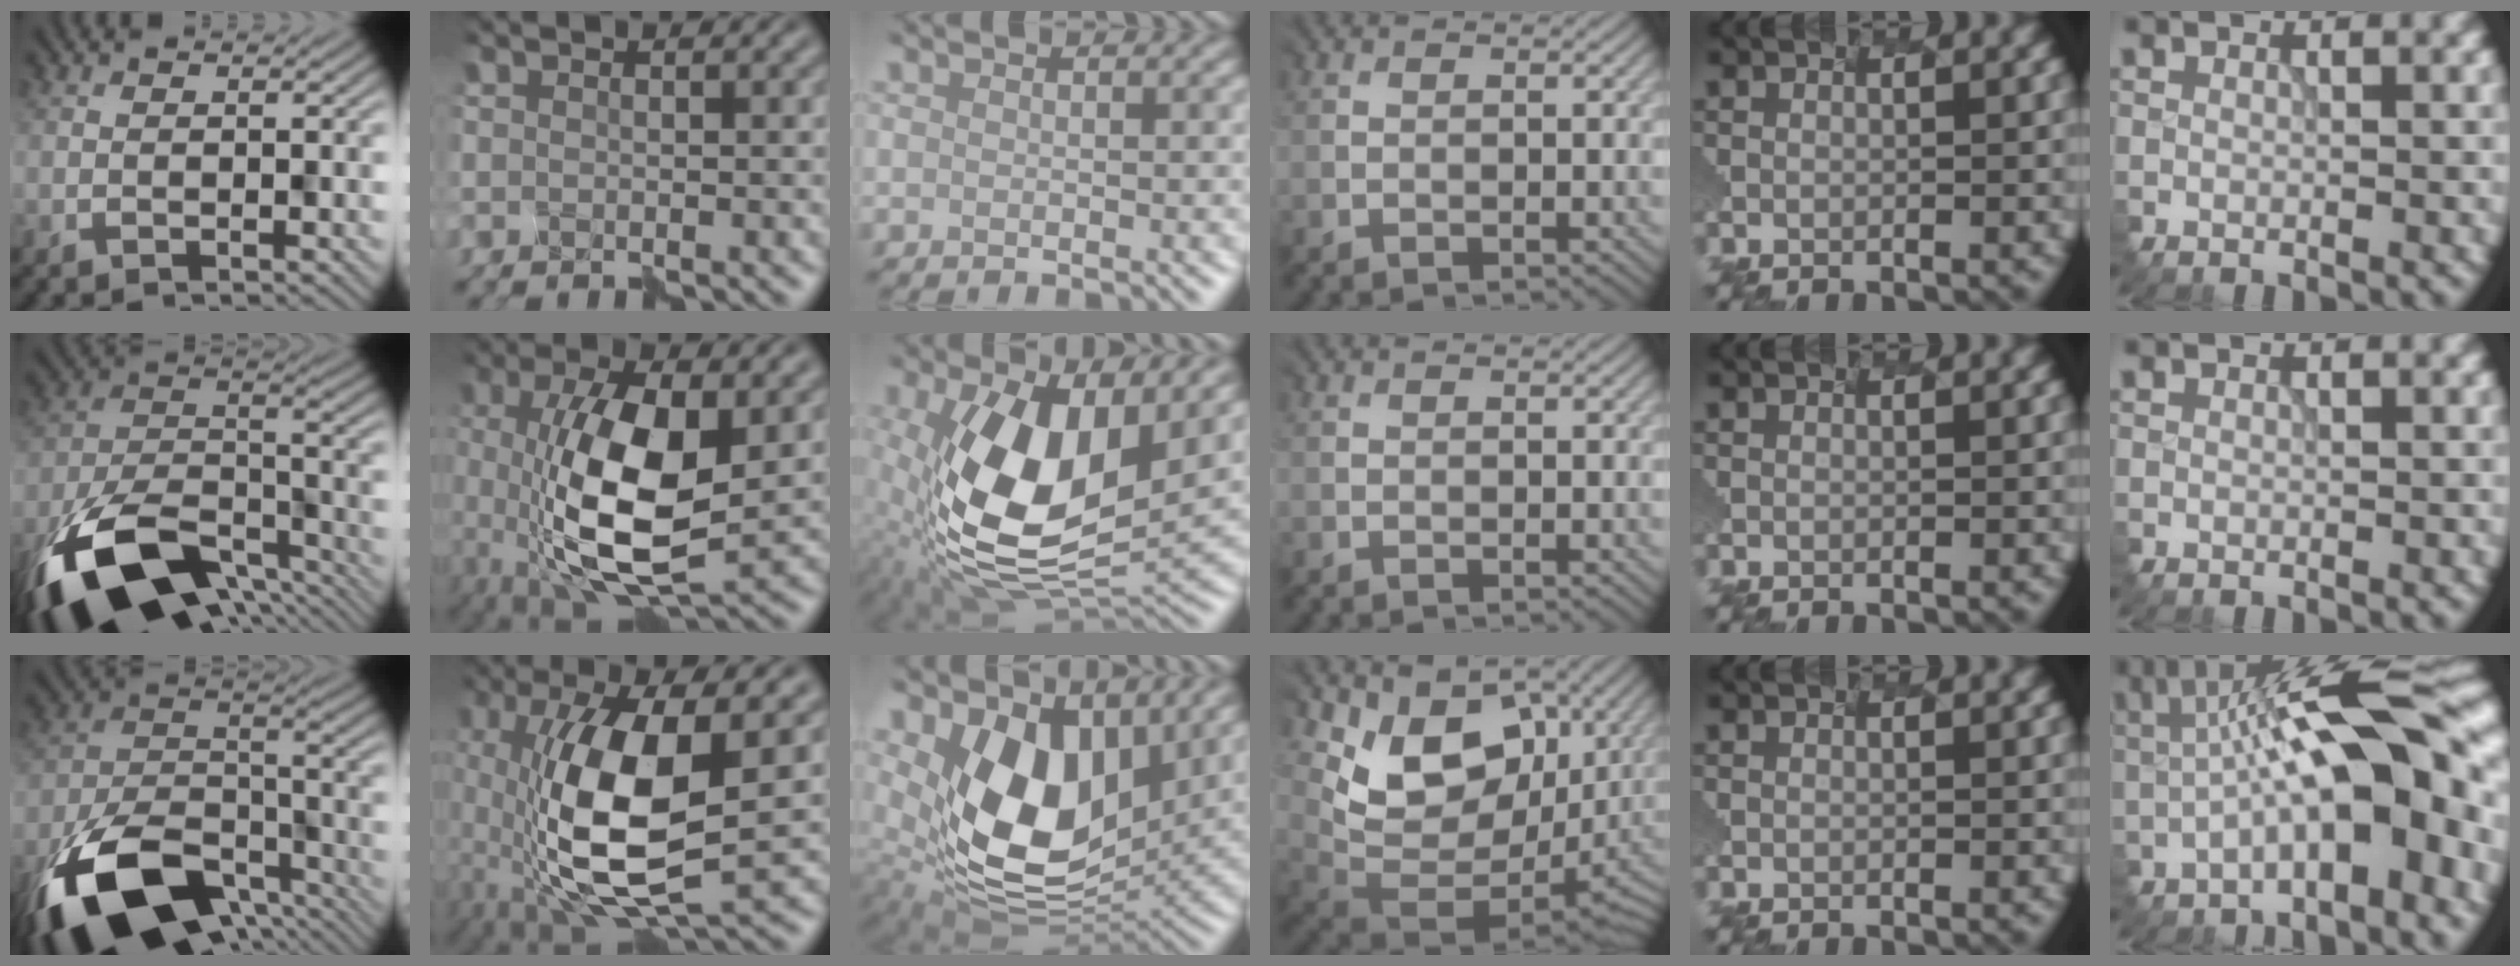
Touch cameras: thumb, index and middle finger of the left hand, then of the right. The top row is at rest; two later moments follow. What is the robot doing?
{"motion": "disassemble", "object": "markers"}